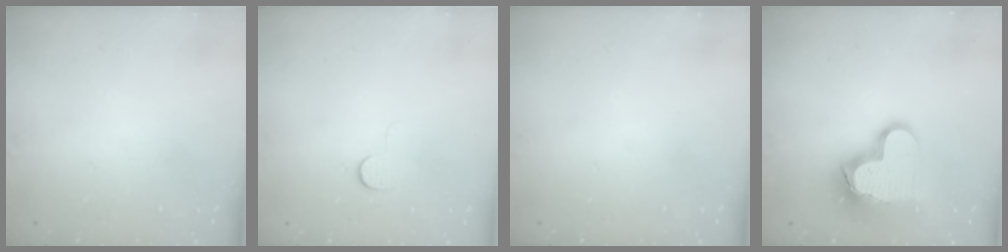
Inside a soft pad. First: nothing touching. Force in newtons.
{"total": 5.0, "press": 4.9, "slide": 0.4}
{"total": 0.0}
{"total": 15.4, "press": 15.4, "slide": 1.3}